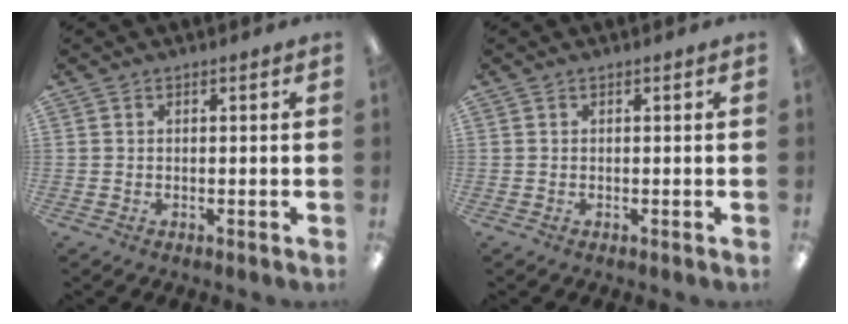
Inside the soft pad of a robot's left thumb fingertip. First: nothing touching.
{"total": 0.0}